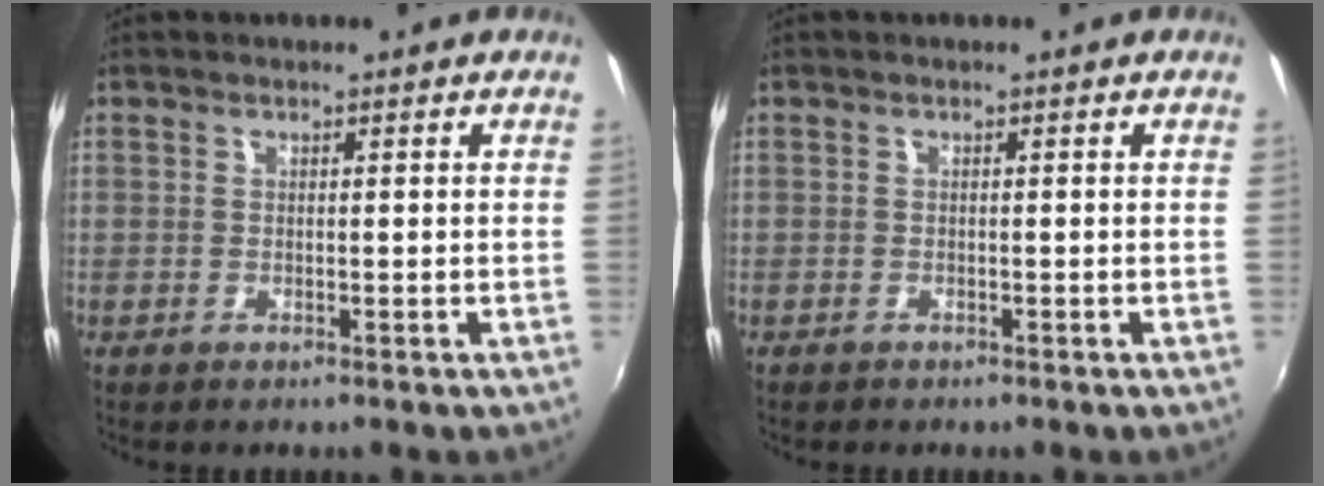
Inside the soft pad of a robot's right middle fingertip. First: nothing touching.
{"total": 0.6, "force": [-0.5, 0.3, 0.0], "torque": [-0.004, -0.003, -0.011]}